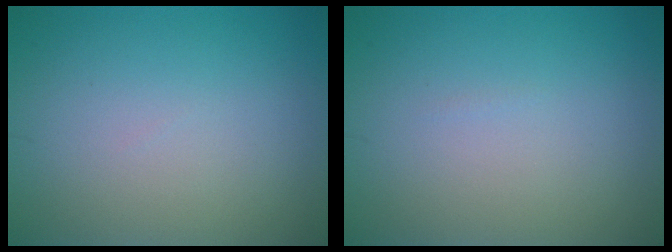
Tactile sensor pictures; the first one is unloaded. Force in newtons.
{"total": 0.0}